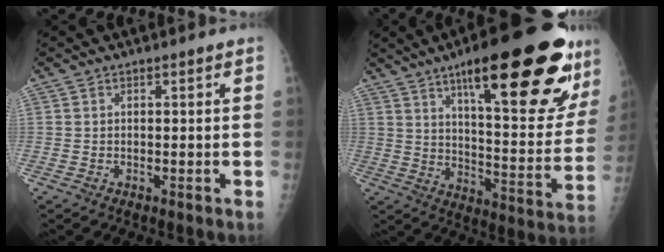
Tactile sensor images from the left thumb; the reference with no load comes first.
{"total": 29.6, "force": [16.2, 7.5, 23.6], "torque": [-0.287, -0.047, 0.242]}